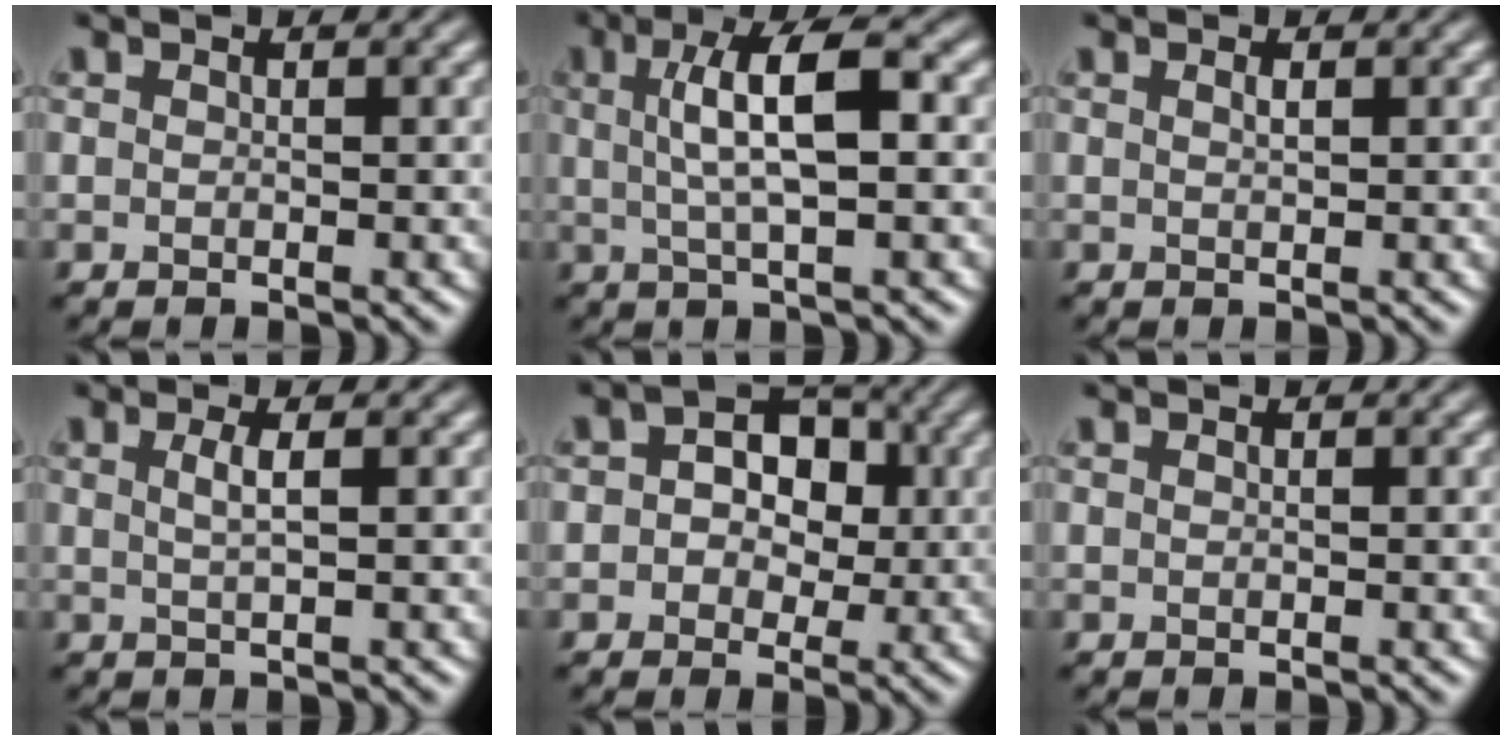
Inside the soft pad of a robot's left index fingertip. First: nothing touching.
{"total": 6.4, "force": [1.2, 1.7, 6.0], "torque": [-0.099, 0.012, 0.018]}
{"total": 0.7, "force": [0.3, 0.2, 0.6], "torque": [-0.011, 0.002, 0.005]}
{"total": 1.9, "force": [0.4, 0.5, 1.7], "torque": [-0.031, 0.001, 0.004]}
{"total": 5.5, "force": [0.6, 4.1, 3.6], "torque": [-0.034, 0.009, -0.014]}
{"total": 0.0}